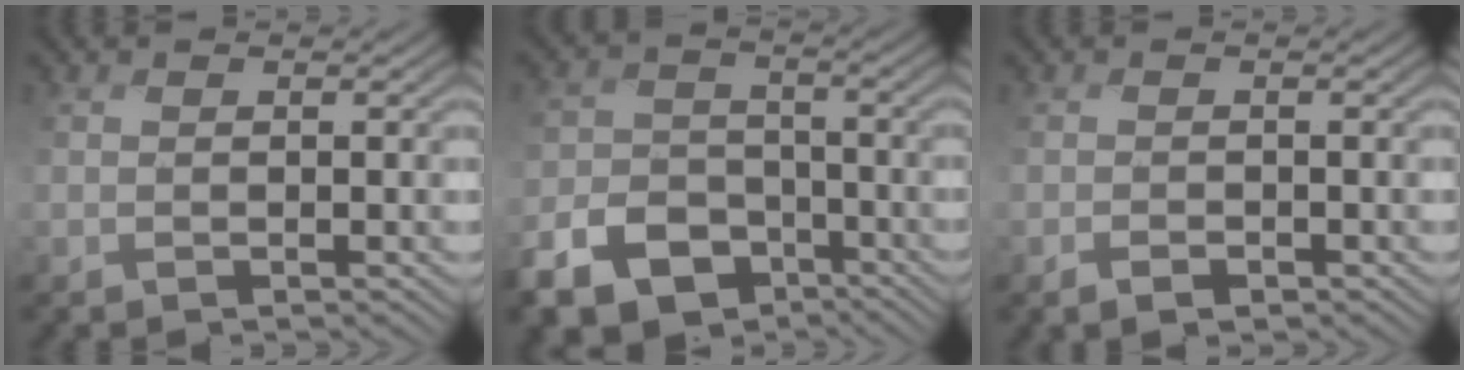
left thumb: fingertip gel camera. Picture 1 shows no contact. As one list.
[{"total": 10.7, "force": [-7.0, 6.7, 4.4], "torque": [-0.112, -0.019, -0.124]}, {"total": 1.0, "force": [-0.8, 0.4, 0.6], "torque": [-0.007, 0.000, -0.018]}]